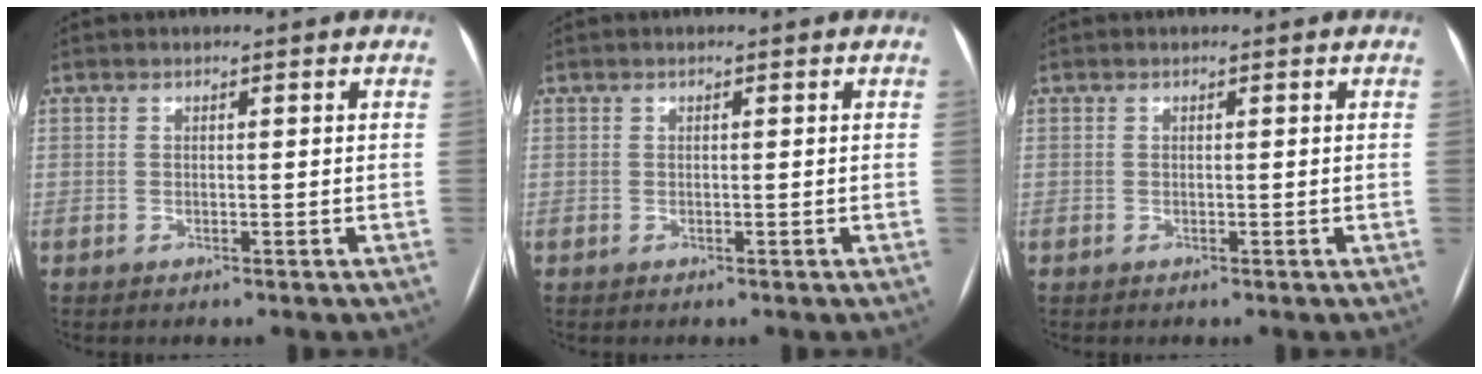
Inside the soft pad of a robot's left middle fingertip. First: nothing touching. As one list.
[{"total": 0.0}, {"total": 0.0}]